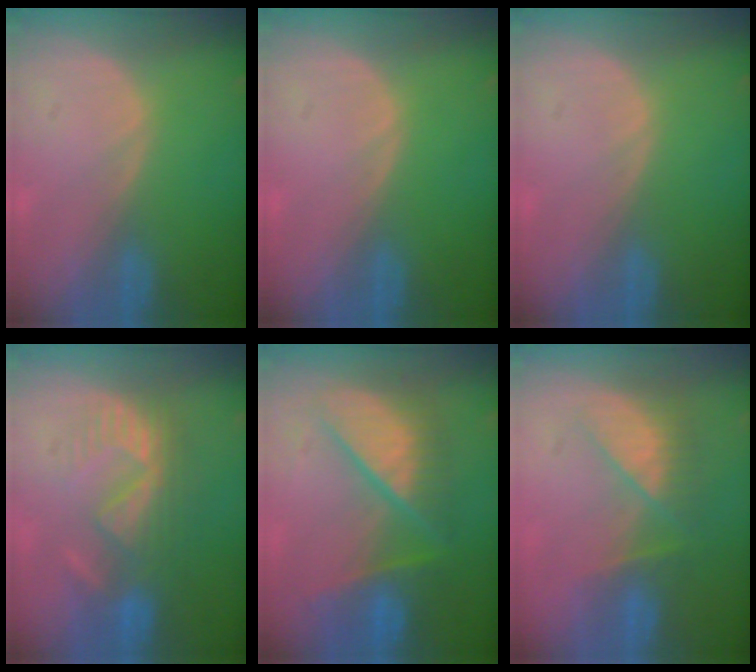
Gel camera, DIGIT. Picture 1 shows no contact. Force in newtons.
{"total": 0.0}
{"total": 0.0}
{"total": 8.6, "press": 8.1, "slide": 2.9}
{"total": 9.9, "press": 9.9, "slide": 1.0}
{"total": 7.9, "press": 6.9, "slide": 3.9}